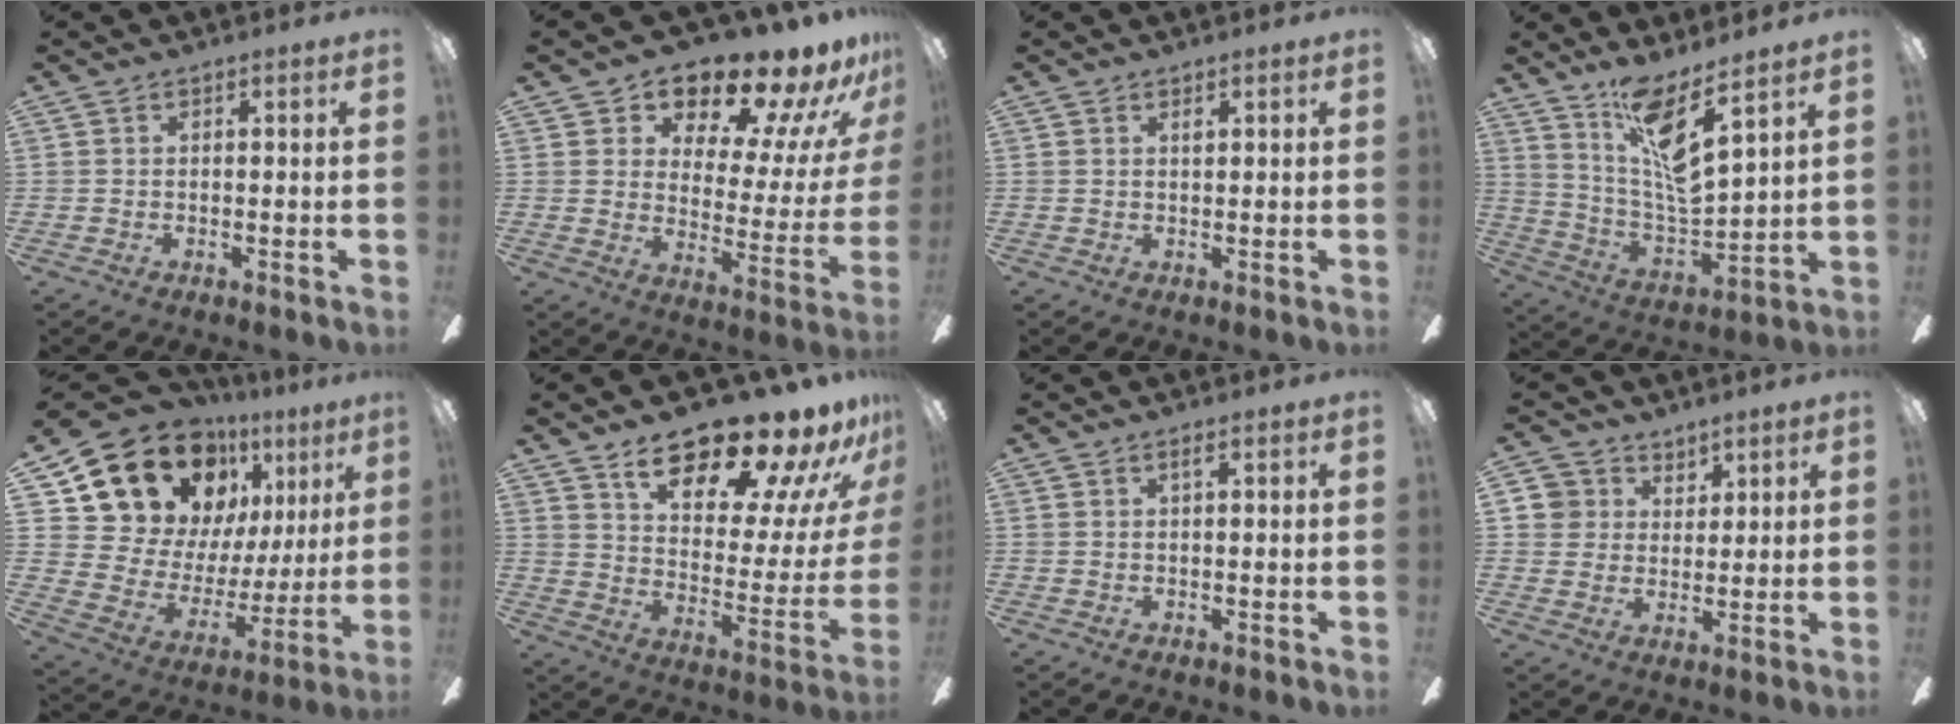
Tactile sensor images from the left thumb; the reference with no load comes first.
{"total": 17.0, "force": [14.3, 5.6, 7.4], "torque": [-0.109, -0.113, 0.235]}
{"total": 1.1, "force": [0.8, 0.5, 0.5], "torque": [-0.002, -0.002, 0.013]}
{"total": 13.4, "force": [9.2, 3.0, 9.2], "torque": [-0.181, -0.064, 0.161]}
{"total": 17.5, "force": [12.2, 11.0, 6.2], "torque": [-0.127, -0.091, 0.243]}
{"total": 21.5, "force": [17.1, 5.7, 11.9], "torque": [-0.180, -0.124, 0.278]}
{"total": 1.2, "force": [0.7, 0.3, 0.9], "torque": [-0.021, 0.002, 0.011]}
{"total": 6.5, "force": [4.1, 5.0, -0.3], "torque": [-0.010, -0.019, 0.081]}